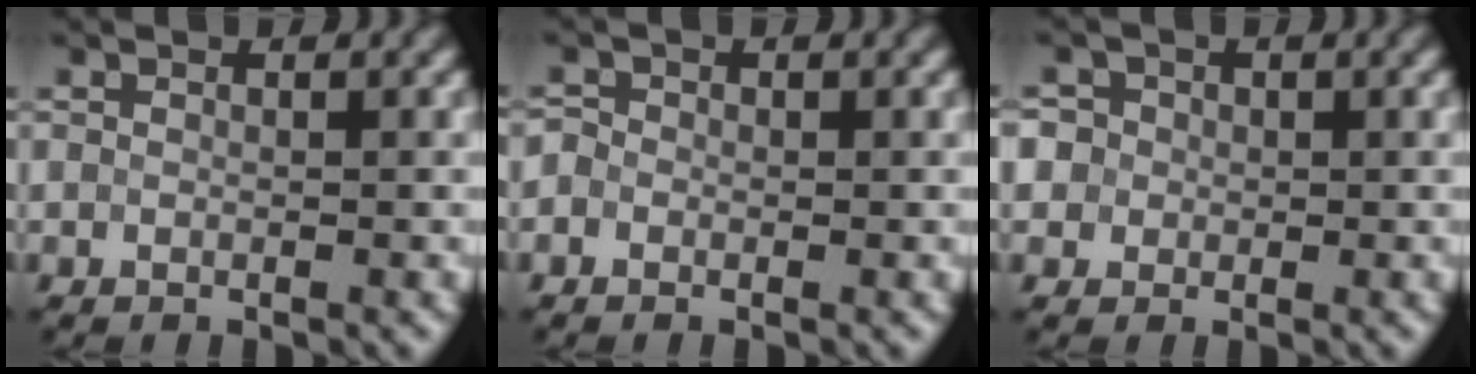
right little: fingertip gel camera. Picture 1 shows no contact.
{"total": 1.1, "force": [-0.4, 1.0, 0.4], "torque": [0.000, 0.010, -0.012]}
{"total": 4.1, "force": [-0.4, 4.0, 1.1], "torque": [-0.013, 0.027, -0.042]}